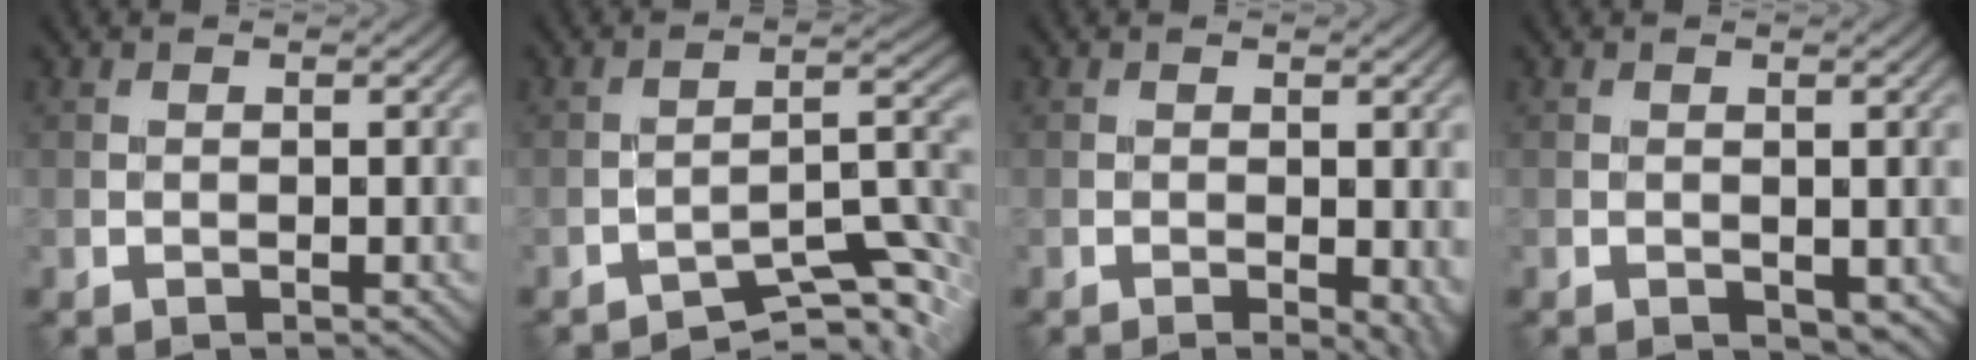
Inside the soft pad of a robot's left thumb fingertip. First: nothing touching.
{"total": 8.0, "force": [-6.7, 1.1, 4.3], "torque": [-0.058, 0.014, -0.107]}
{"total": 3.2, "force": [-1.1, 0.9, 2.9], "torque": [-0.035, -0.009, -0.009]}
{"total": 2.2, "force": [-0.7, 1.2, 1.7], "torque": [-0.022, -0.008, -0.002]}